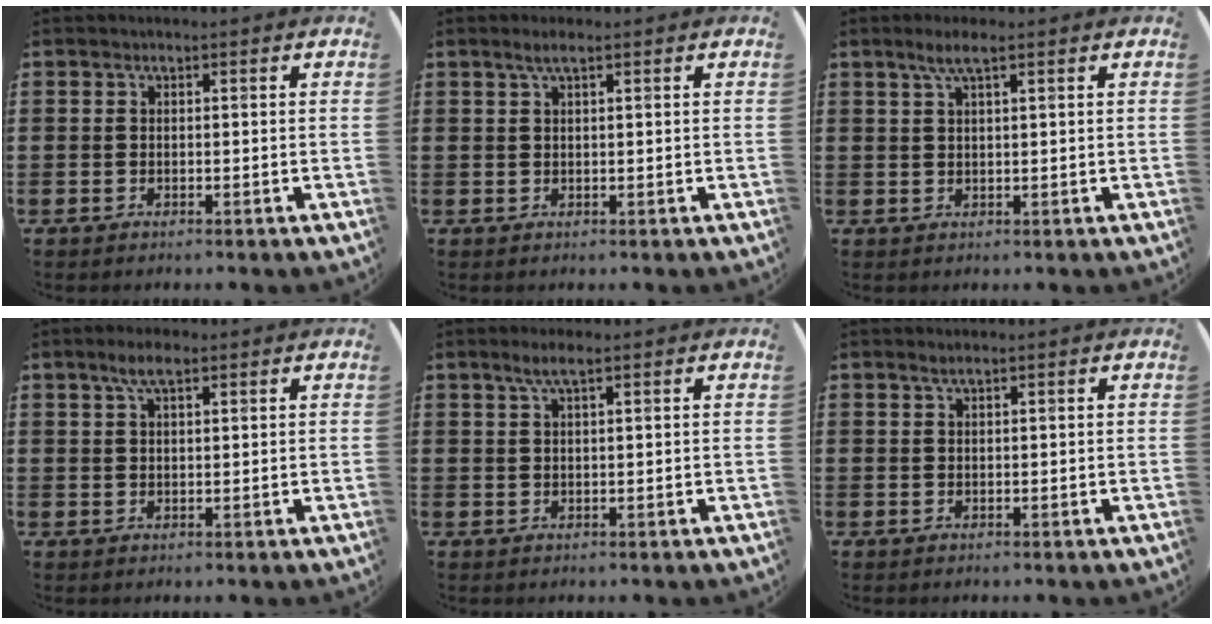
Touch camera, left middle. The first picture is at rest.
{"total": 1.6, "force": [0.9, 0.0, 1.3], "torque": [-0.028, 0.003, 0.016]}
{"total": 2.7, "force": [1.7, 0.2, 2.2], "torque": [-0.044, 0.004, 0.028]}
{"total": 3.4, "force": [2.1, 1.0, 2.5], "torque": [-0.054, 0.007, 0.036]}
{"total": 2.5, "force": [1.5, 0.2, 2.0], "torque": [-0.042, 0.004, 0.025]}
{"total": 0.9, "force": [0.6, -0.1, 0.6], "torque": [-0.010, 0.001, 0.012]}